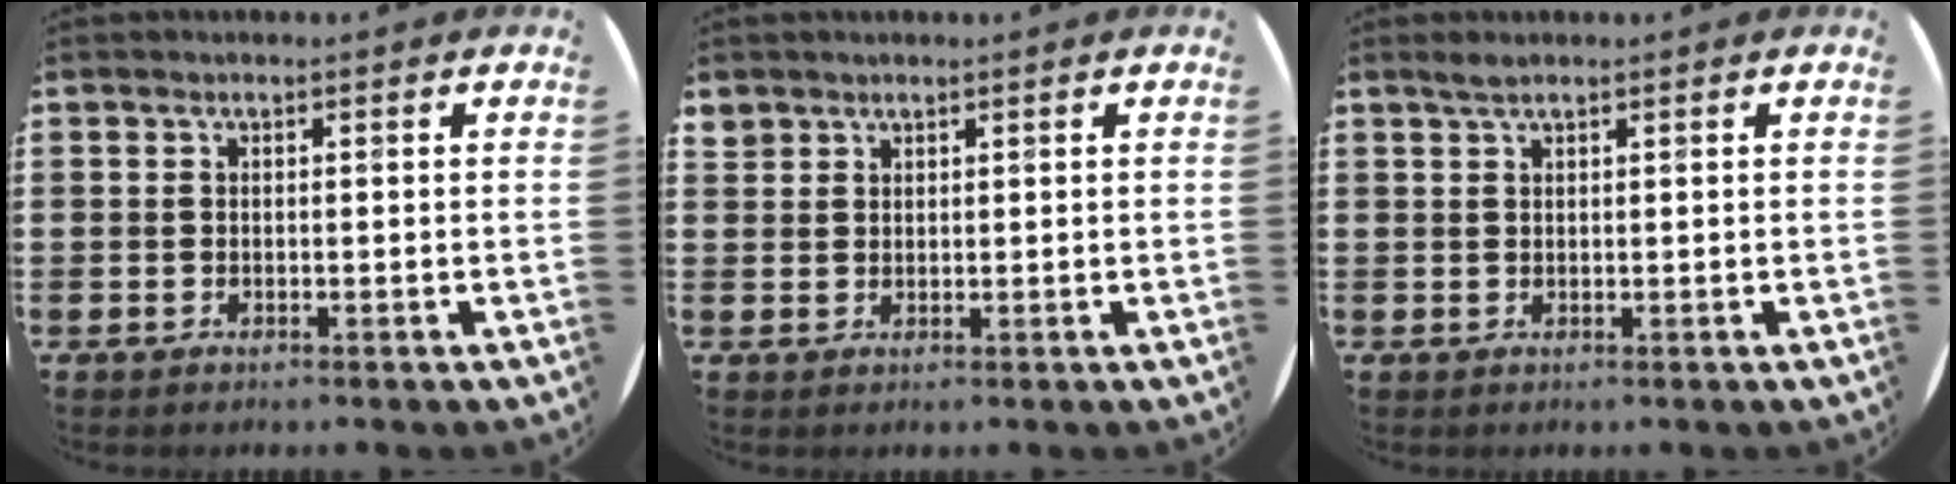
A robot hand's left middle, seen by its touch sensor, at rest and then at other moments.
{"total": 1.6, "force": [1.4, 0.7, -0.1], "torque": [0.001, 0.003, 0.029]}
{"total": 1.2, "force": [1.0, 0.0, 0.6], "torque": [-0.012, 0.003, 0.018]}